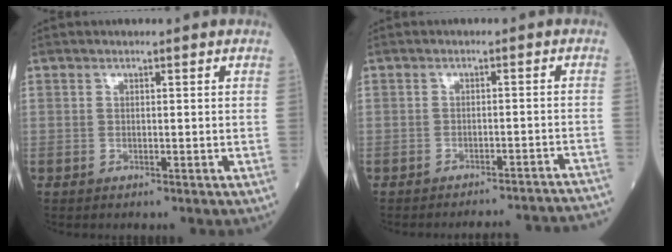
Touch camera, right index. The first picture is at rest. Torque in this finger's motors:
{"motor_torque": [-0.01, -0.22, 0.08, 0.06]}